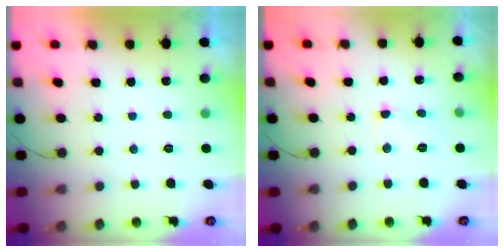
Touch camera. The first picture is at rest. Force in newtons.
{"total": 3.7, "press": 3.7, "slide": 0.3}